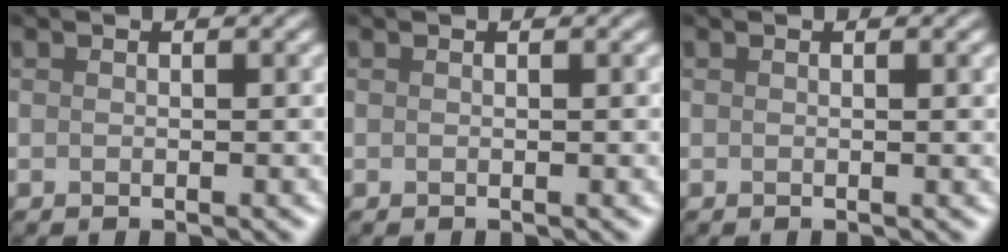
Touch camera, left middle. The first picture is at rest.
{"total": 0.0}
{"total": 0.7, "force": [0.0, 0.1, 0.6], "torque": [-0.008, -0.002, 0.000]}